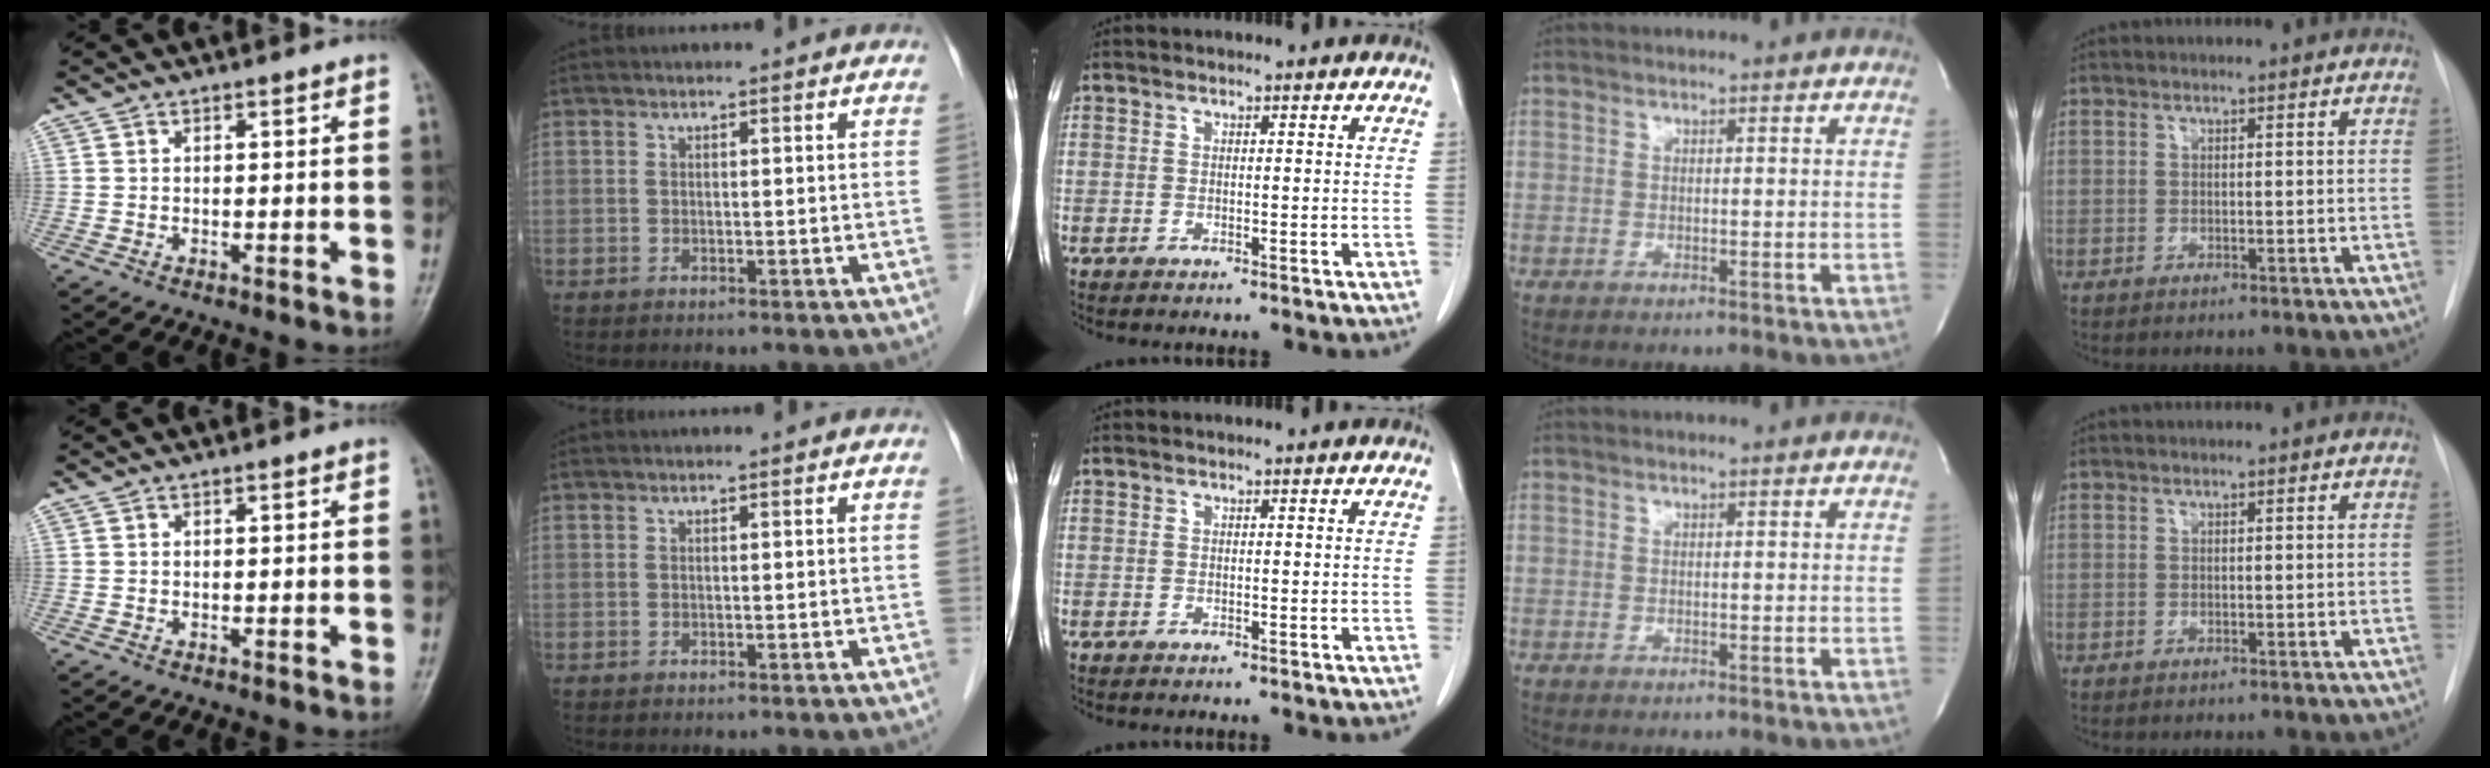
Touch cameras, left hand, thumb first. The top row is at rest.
{}